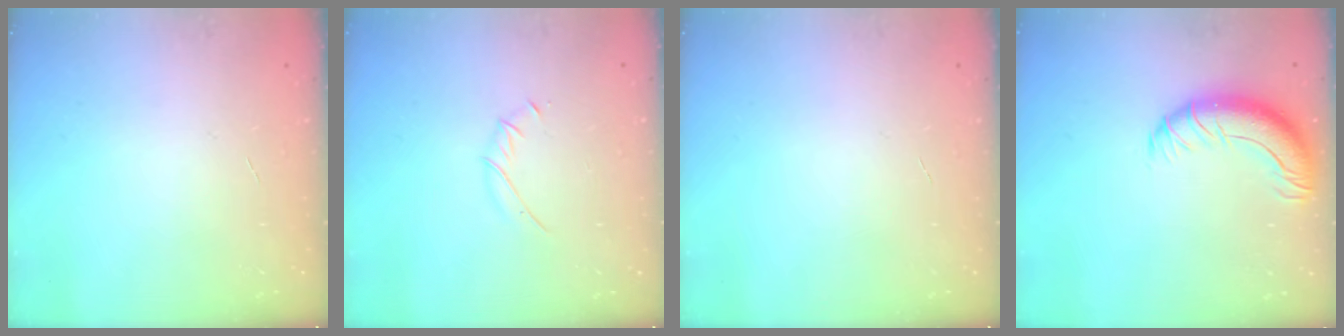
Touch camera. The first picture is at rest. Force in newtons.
{"total": 3.8, "press": 3.7, "slide": 0.9}
{"total": 0.0}
{"total": 11.9, "press": 11.6, "slide": 2.2}